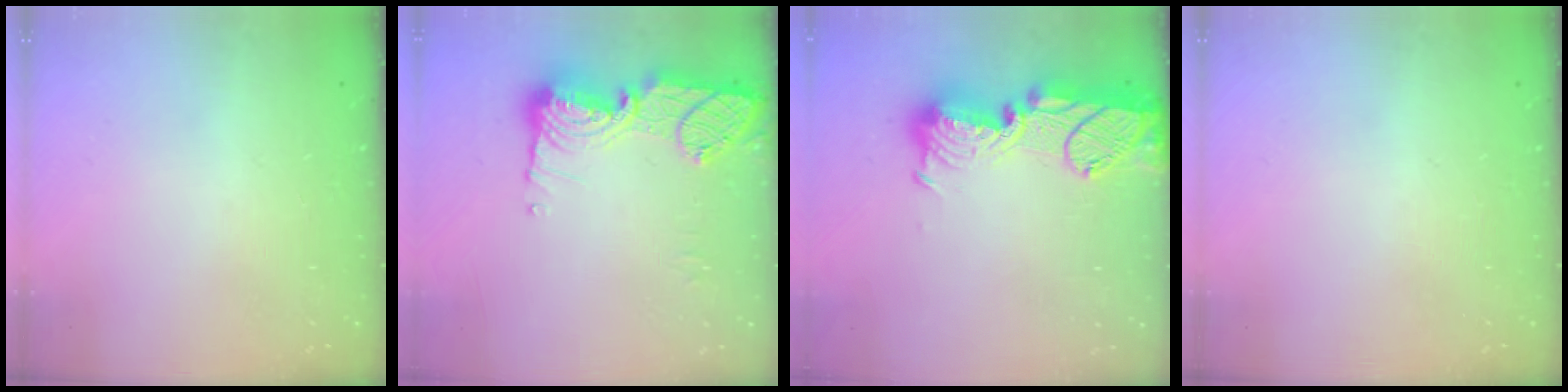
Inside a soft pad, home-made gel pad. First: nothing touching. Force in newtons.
{"total": 16.5, "press": 16.4, "slide": 1.2}
{"total": 19.3, "press": 19.2, "slide": 1.1}
{"total": 0.0}